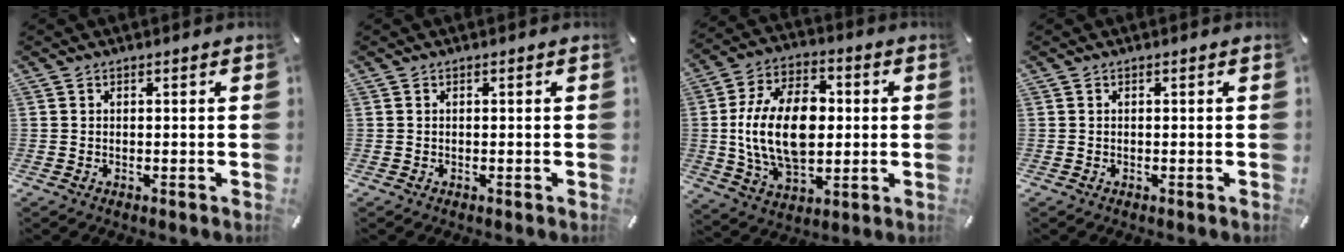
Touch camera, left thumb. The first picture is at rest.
{"total": 0.0}
{"total": 19.3, "force": [0.4, 12.7, 14.5], "torque": [-0.299, 0.008, 0.005]}
{"total": 0.0}